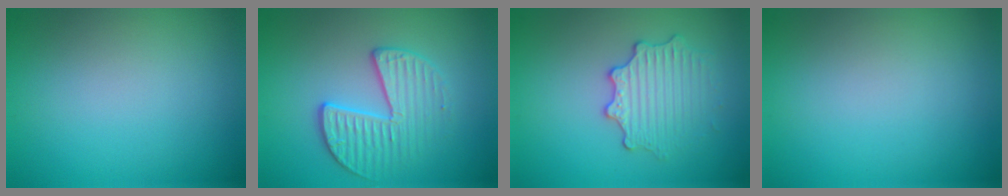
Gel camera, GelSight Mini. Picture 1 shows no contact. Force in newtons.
{"total": 3.4, "press": 3.2, "slide": 1.1}
{"total": 2.9, "press": 2.8, "slide": 0.9}
{"total": 0.0}